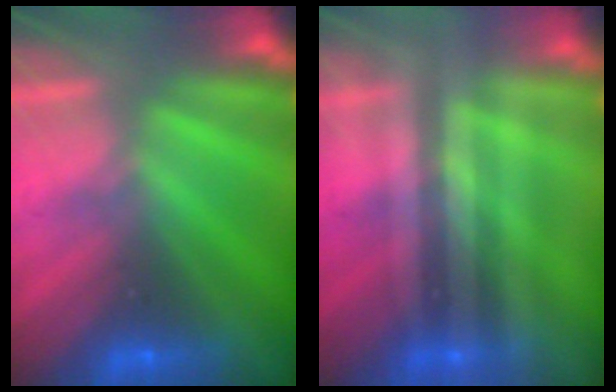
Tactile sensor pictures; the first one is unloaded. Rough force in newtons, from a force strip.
{"total": 1.9}